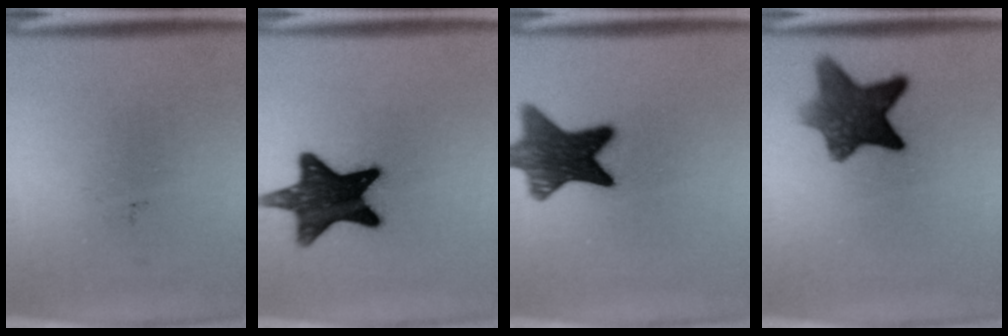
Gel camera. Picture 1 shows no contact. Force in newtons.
{"total": 14.0}
{"total": 11.8}
{"total": 9.4}